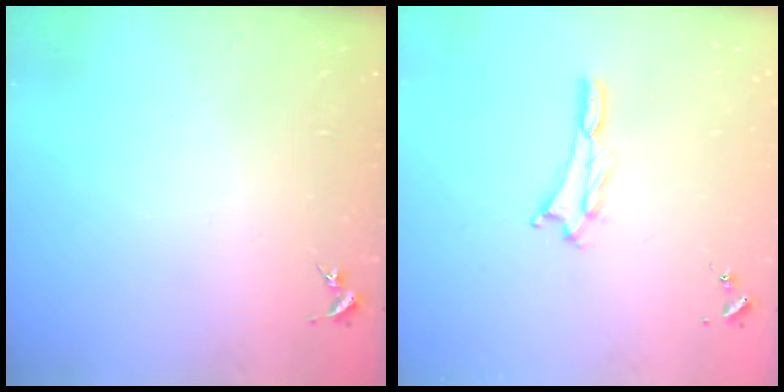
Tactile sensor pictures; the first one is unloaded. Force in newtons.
{"total": 0.7, "press": 0.7, "slide": 0.2}